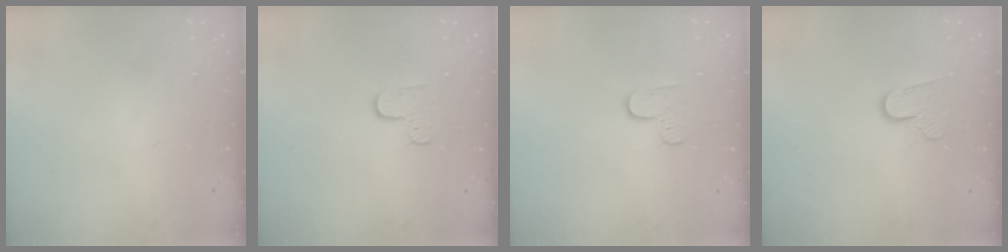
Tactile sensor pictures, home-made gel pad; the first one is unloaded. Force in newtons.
{"total": 3.5, "press": 3.5, "slide": 0.4}
{"total": 3.5, "press": 3.5, "slide": 0.4}
{"total": 7.2, "press": 7.2, "slide": 0.4}